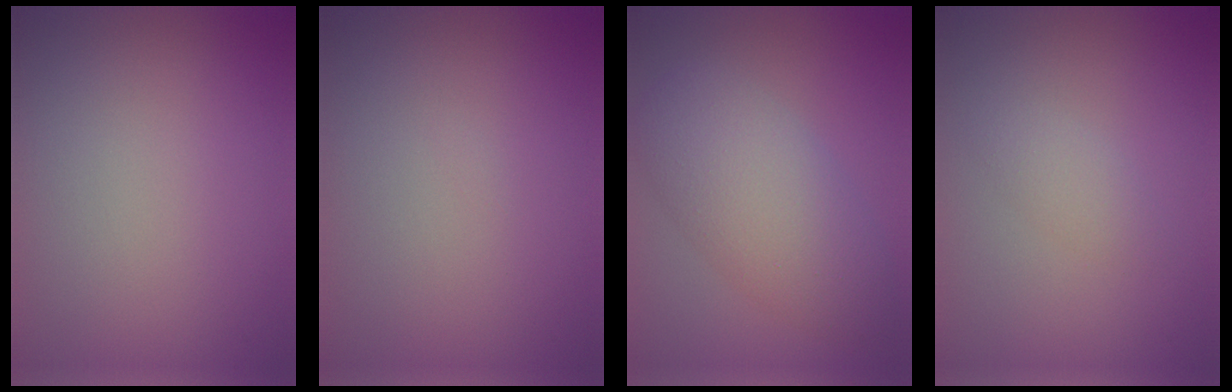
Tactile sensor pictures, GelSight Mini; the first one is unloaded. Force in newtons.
{"total": 0.0}
{"total": 6.4, "press": 6.4, "slide": 0.0}
{"total": 1.4, "press": 1.4, "slide": 0.1}